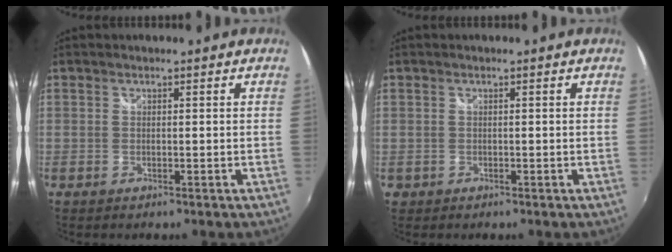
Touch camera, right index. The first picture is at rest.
{"total": 1.2, "force": [-0.3, 1.2, 0.1], "torque": [-0.004, -0.001, -0.003]}